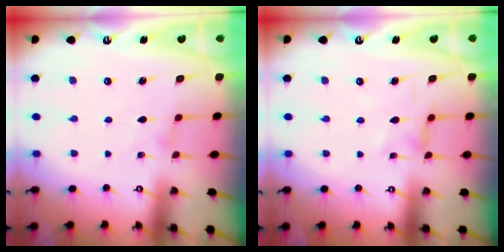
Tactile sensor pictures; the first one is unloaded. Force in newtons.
{"total": 0.9, "press": 0.8, "slide": 0.3}